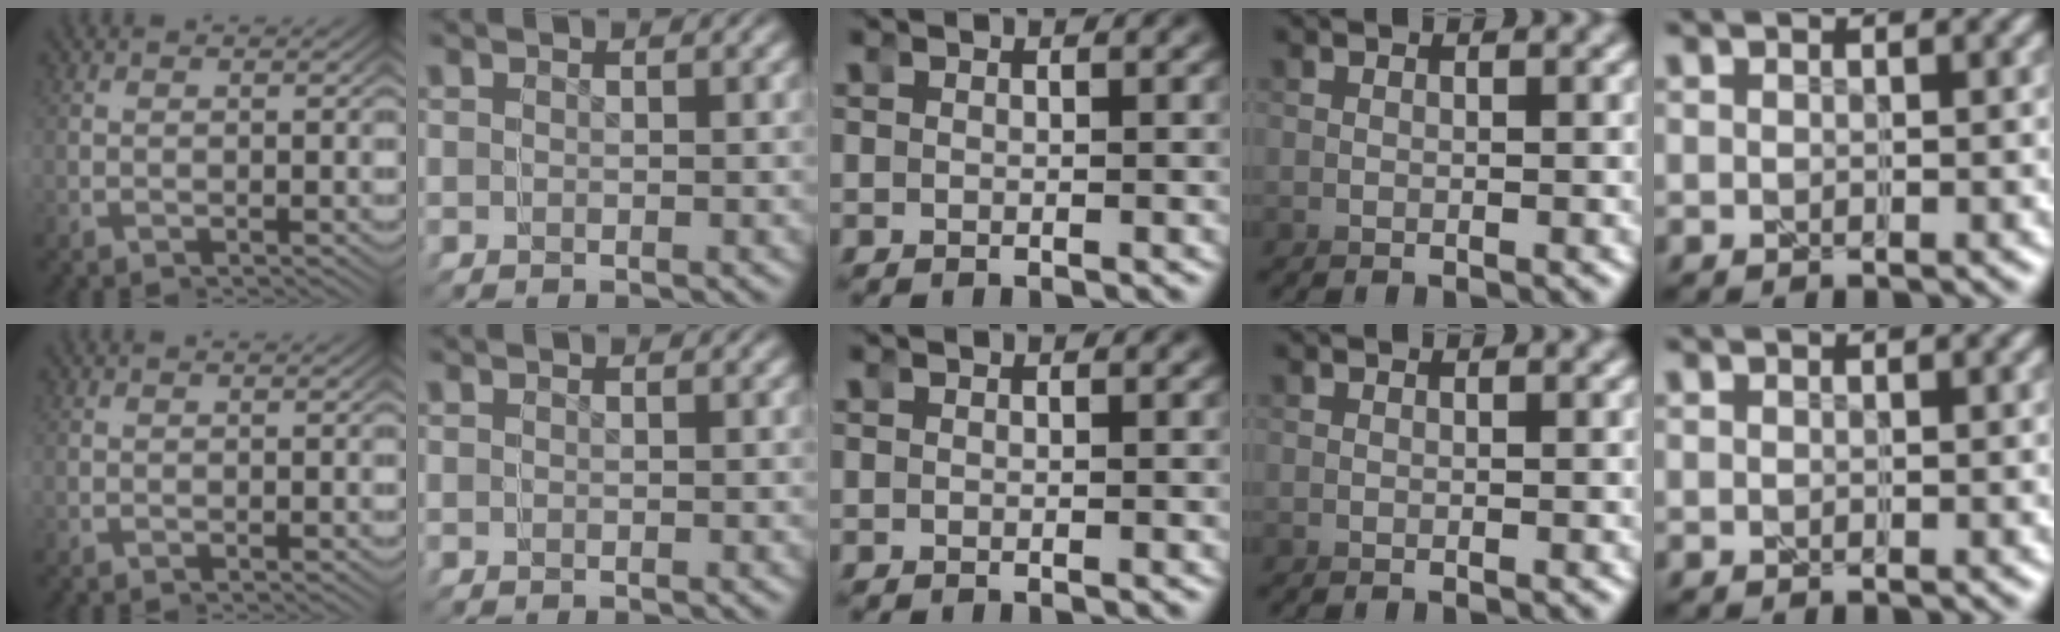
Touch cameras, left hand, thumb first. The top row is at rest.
{}